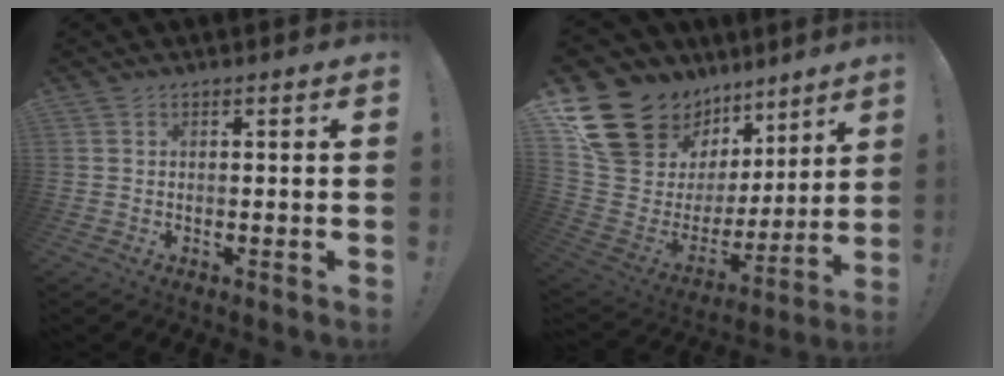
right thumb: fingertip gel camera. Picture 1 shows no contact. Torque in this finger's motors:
{"motor_torque": [1.68, 1.97, -0.20, 0.16, 0.00]}